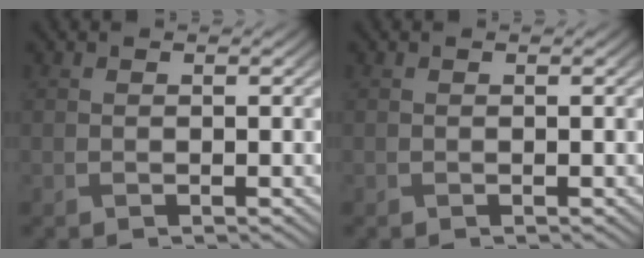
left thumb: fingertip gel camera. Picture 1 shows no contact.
{"total": 0.0}